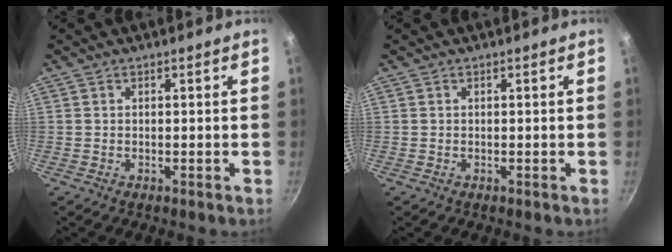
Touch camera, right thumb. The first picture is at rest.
{"total": 0.0}